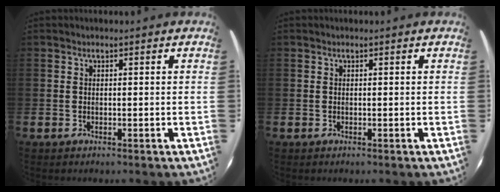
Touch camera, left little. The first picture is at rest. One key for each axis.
{"total": 0.0}